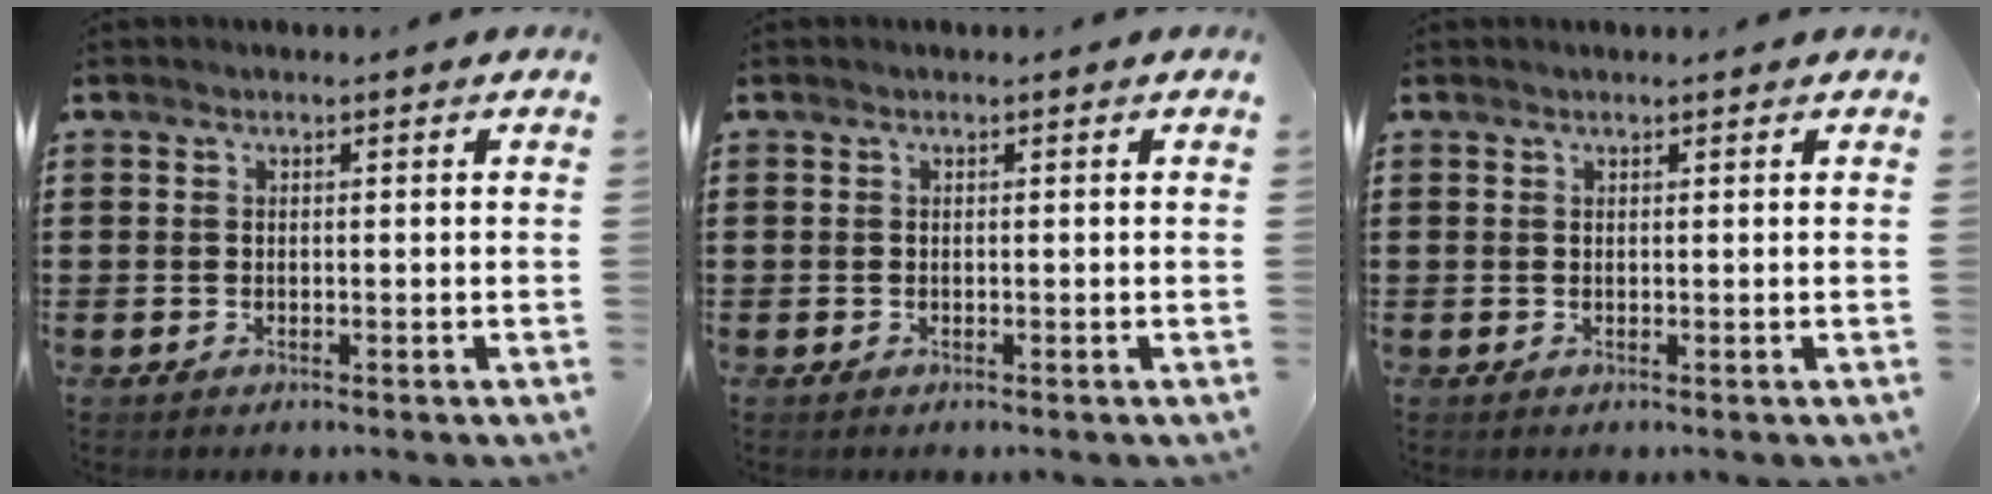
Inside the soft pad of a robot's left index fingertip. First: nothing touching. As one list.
[{"total": 0.0}, {"total": 0.0}]